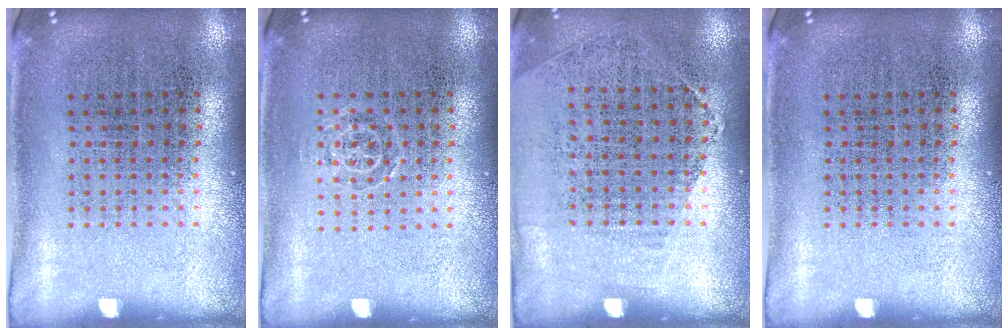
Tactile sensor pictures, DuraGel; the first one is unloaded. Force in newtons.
{"total": 0.7, "press": 0.5, "slide": 0.4}
{"total": 1.2, "press": 1.0, "slide": 0.7}
{"total": 0.0}